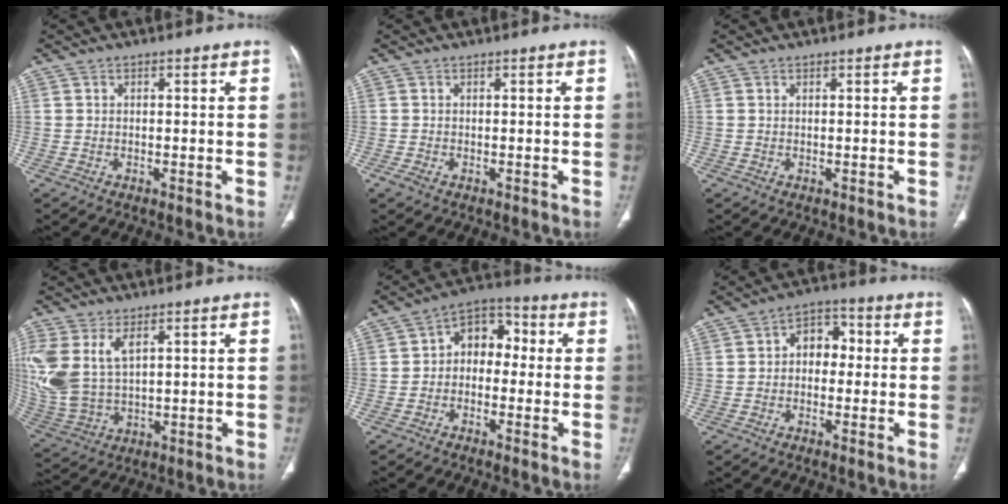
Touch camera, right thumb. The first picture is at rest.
{"total": 1.0, "force": [-0.4, 0.6, 0.7], "torque": [-0.020, -0.002, -0.007]}
{"total": 0.0}
{"total": 13.8, "force": [4.7, 8.0, 10.2], "torque": [-0.243, -0.011, 0.112]}
{"total": 8.5, "force": [0.1, 6.1, 5.9], "torque": [-0.050, 0.036, -0.016]}
{"total": 6.7, "force": [0.4, 4.9, 4.5], "torque": [-0.037, 0.023, -0.004]}